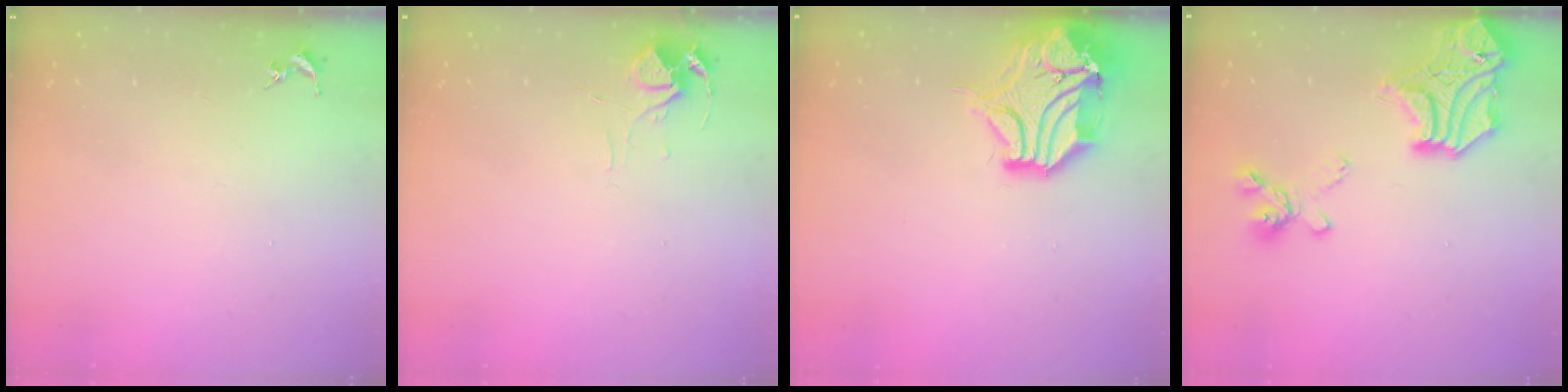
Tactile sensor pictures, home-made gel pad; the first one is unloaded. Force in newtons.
{"total": 7.1, "press": 7.1, "slide": 0.5}
{"total": 16.8, "press": 16.6, "slide": 2.4}
{"total": 21.4, "press": 21.4, "slide": 1.4}